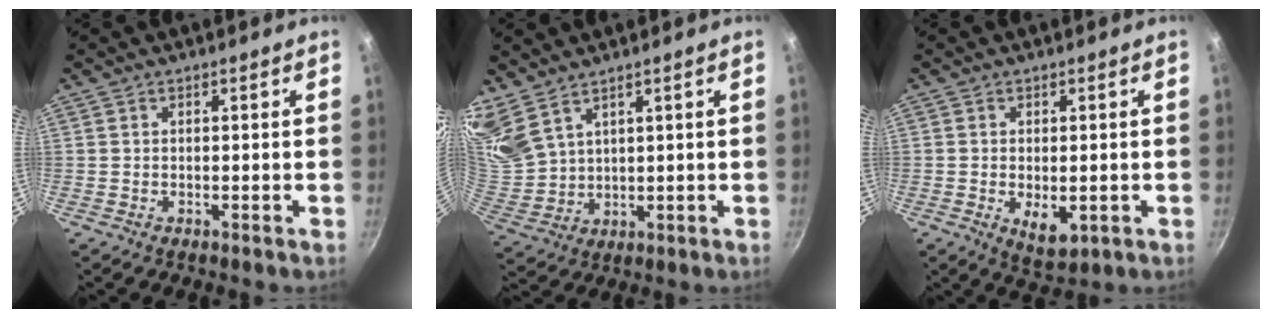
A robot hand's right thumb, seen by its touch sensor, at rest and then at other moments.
{"total": 9.8, "force": [7.6, 4.3, 4.5], "torque": [-0.088, -0.039, 0.172]}
{"total": 5.7, "force": [-1.1, 3.2, 4.6], "torque": [-0.062, -0.010, -0.007]}